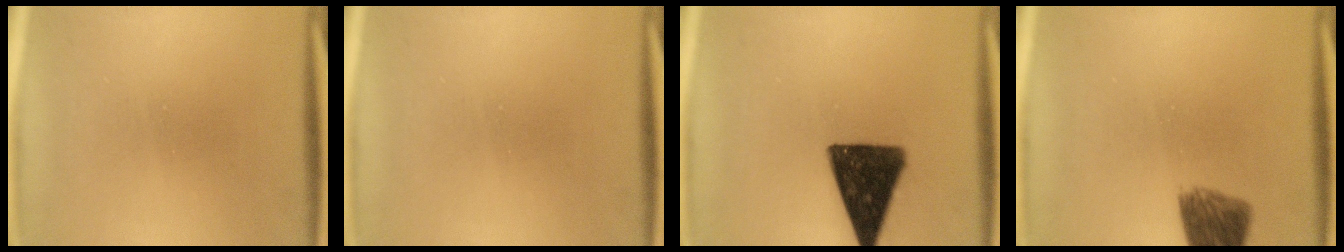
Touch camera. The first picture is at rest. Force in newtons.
{"total": 0.0}
{"total": 15.4}
{"total": 6.5}